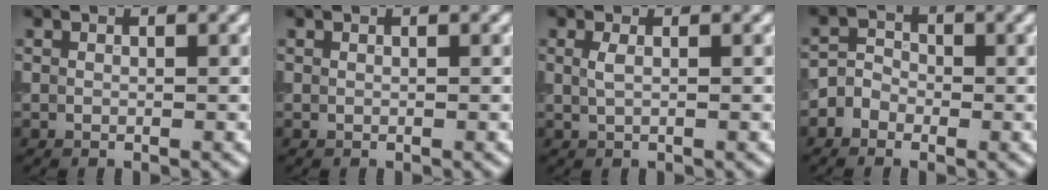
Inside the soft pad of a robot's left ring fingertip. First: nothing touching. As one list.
[{"total": 0.0}, {"total": 0.9, "force": [0.2, 0.2, 0.8], "torque": [-0.023, 0.004, 0.005]}, {"total": 2.3, "force": [-1.1, 1.9, 0.7], "torque": [0.000, 0.014, -0.033]}]